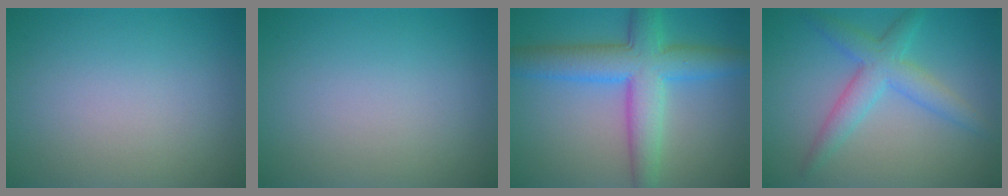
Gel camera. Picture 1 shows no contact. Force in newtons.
{"total": 0.0}
{"total": 7.3, "press": 7.3, "slide": 0.1}
{"total": 4.0, "press": 4.0, "slide": 0.1}